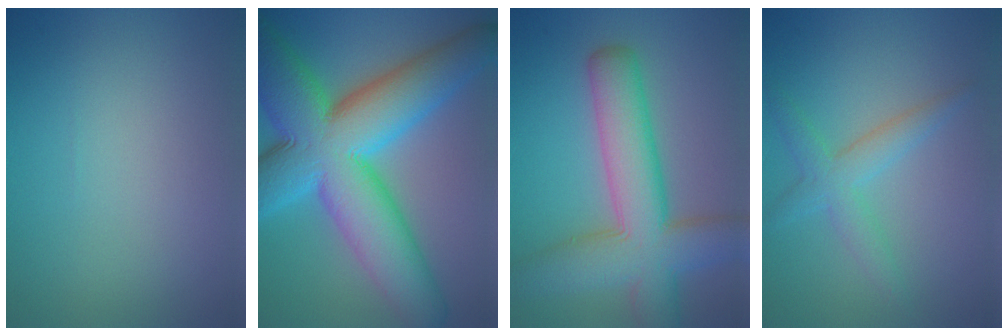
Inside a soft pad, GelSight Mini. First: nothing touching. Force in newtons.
{"total": 15.8, "press": 15.8, "slide": 0.1}
{"total": 9.6, "press": 9.6, "slide": 0.4}
{"total": 2.9, "press": 2.9, "slide": 0.1}